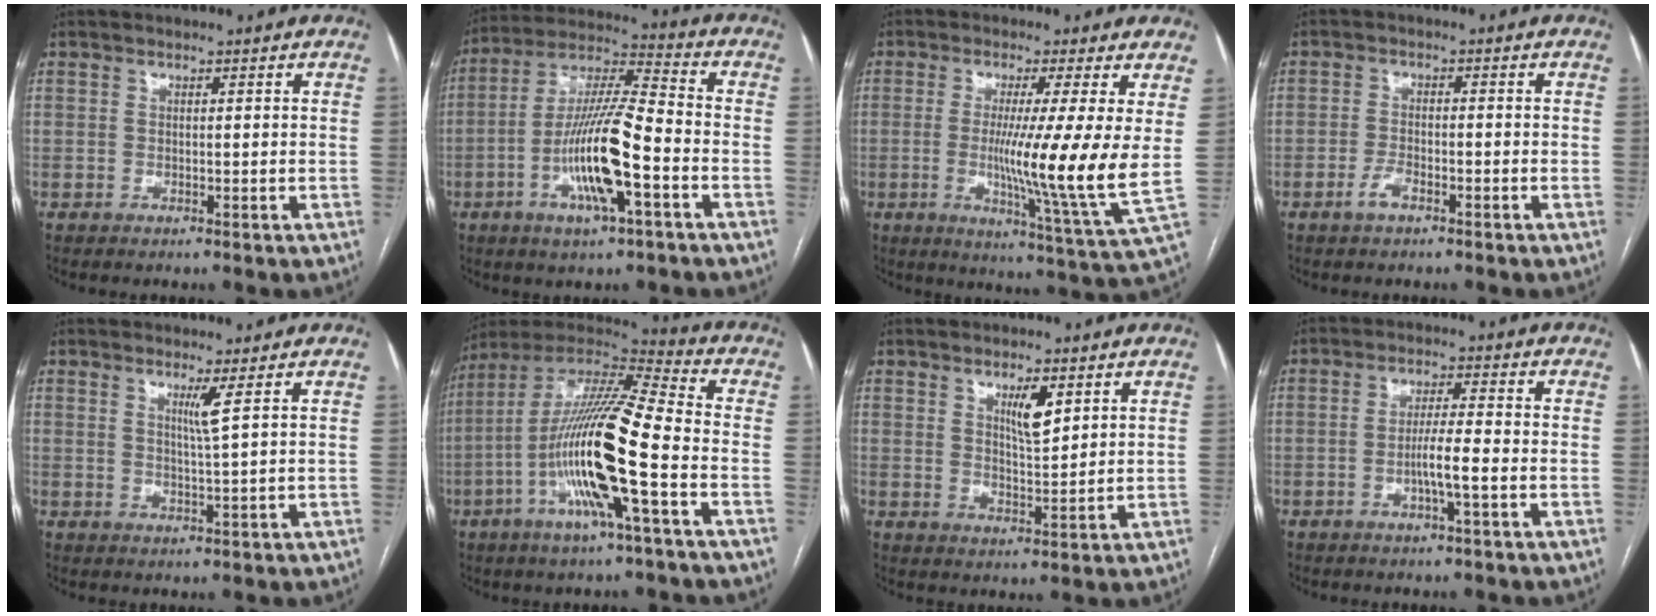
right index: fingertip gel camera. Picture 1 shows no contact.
{"total": 14.8, "force": [-4.7, 1.8, 13.9], "torque": [-0.270, 0.000, -0.086]}
{"total": 13.0, "force": [0.5, -2.1, 12.9], "torque": [-0.208, -0.045, -0.001]}
{"total": 2.5, "force": [-1.6, 0.8, 1.7], "torque": [-0.033, 0.002, -0.032]}
{"total": 2.4, "force": [1.1, -0.9, 1.9], "torque": [-0.037, -0.014, 0.025]}
{"total": 19.4, "force": [-5.3, 1.0, 18.7], "torque": [-0.365, -0.007, -0.106]}
{"total": 4.6, "force": [2.3, 1.1, 3.8], "torque": [-0.069, -0.004, 0.043]}
{"total": 4.6, "force": [-1.6, -0.2, 4.3], "torque": [-0.080, 0.001, -0.030]}